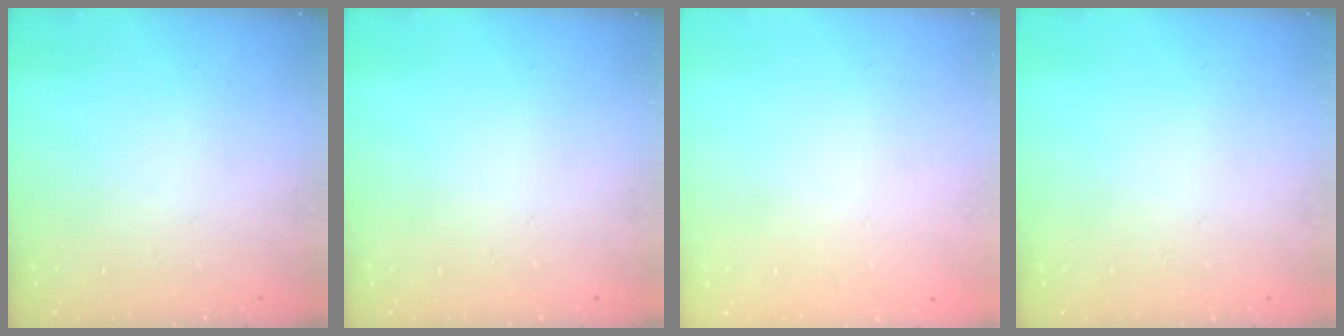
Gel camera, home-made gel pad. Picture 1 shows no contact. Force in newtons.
{"total": 0.0}
{"total": 2.2, "press": 2.2, "slide": 0.1}
{"total": 0.0}